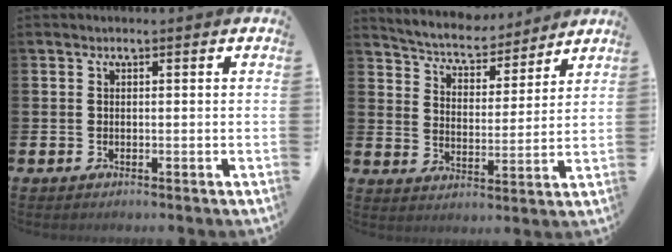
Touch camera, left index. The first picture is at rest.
{"total": 5.5, "force": [5.3, 1.6, 0.7], "torque": [-0.040, -0.045, 0.087]}